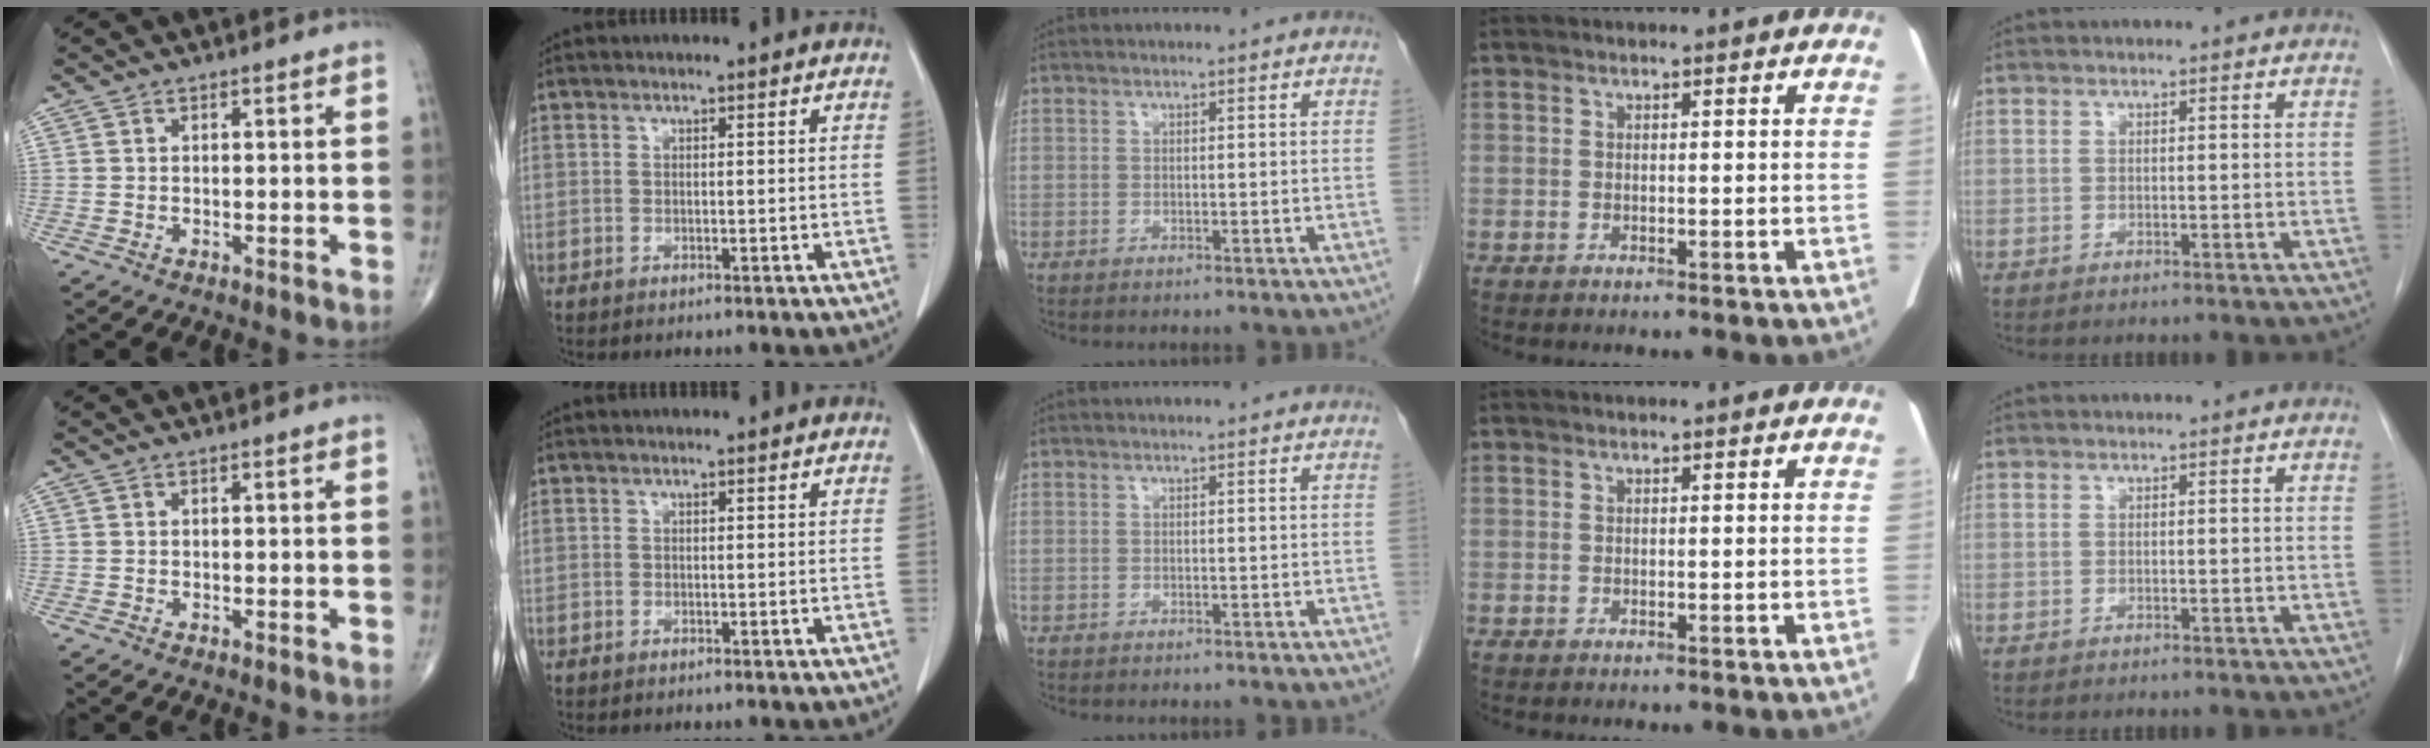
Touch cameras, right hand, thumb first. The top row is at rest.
{}